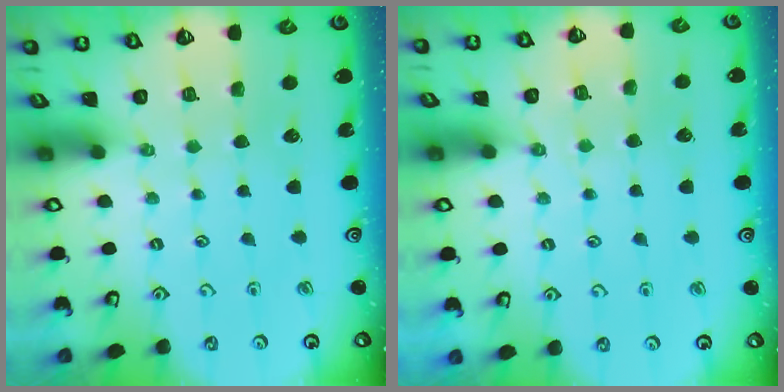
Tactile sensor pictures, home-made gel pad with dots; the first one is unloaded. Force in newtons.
{"total": 3.0, "press": 3.0, "slide": 0.5}